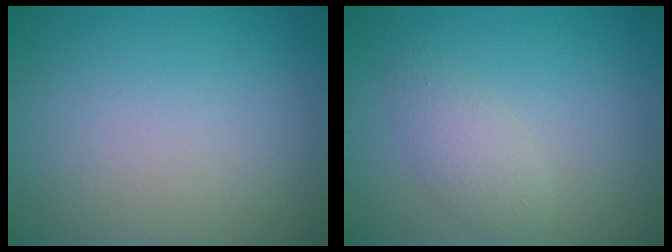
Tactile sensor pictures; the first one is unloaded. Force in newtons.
{"total": 2.1, "press": 2.1, "slide": 0.2}